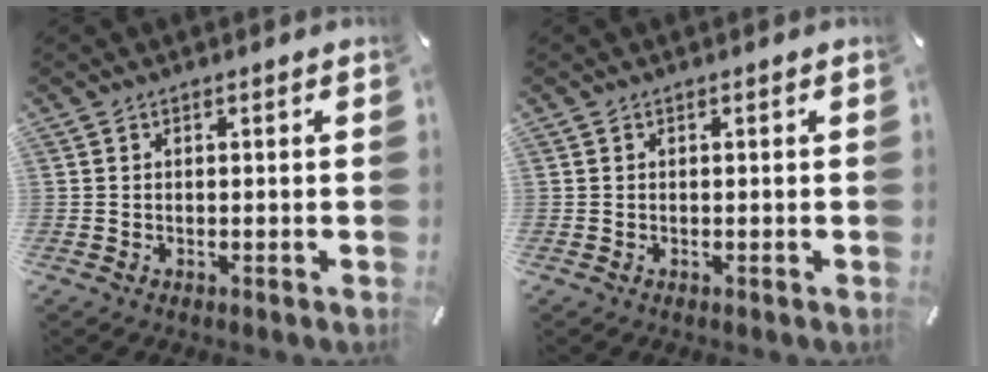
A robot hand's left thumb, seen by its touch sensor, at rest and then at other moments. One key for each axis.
{"total": 0.0}